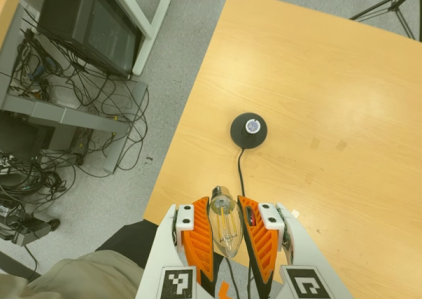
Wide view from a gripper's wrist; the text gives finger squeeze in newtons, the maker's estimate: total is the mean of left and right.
{"total": 21.8, "left": 23.6, "right": 19.9}